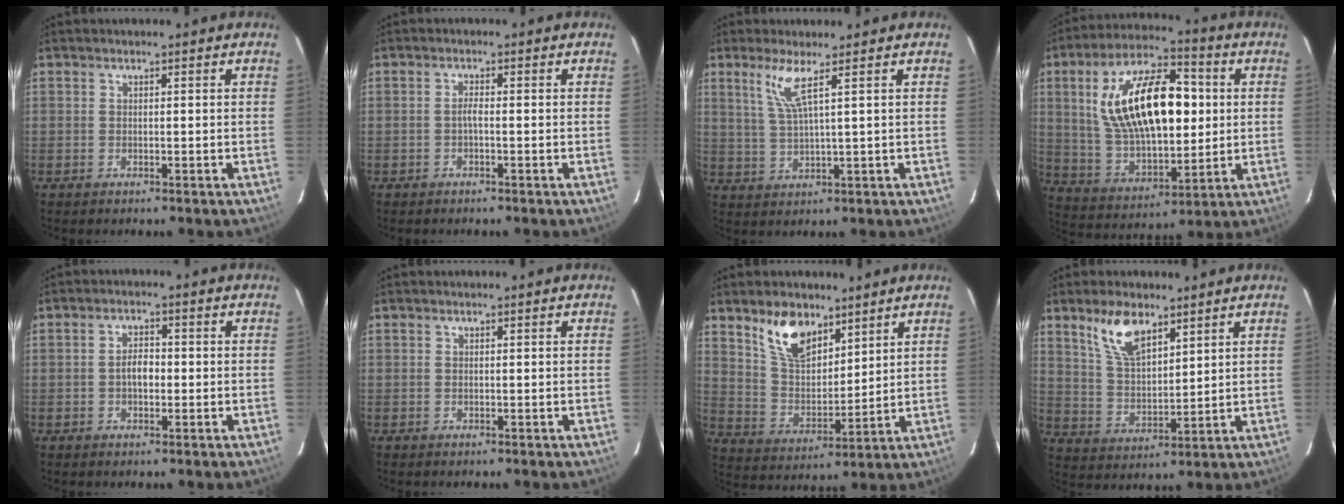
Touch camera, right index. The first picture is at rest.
{"total": 1.2, "force": [-0.5, 0.1, 1.1], "torque": [-0.021, 0.004, -0.011]}
{"total": 5.0, "force": [2.7, -0.4, 4.2], "torque": [-0.087, -0.007, 0.060]}
{"total": 22.7, "force": [4.2, 11.0, 19.4], "torque": [-0.362, 0.024, 0.087]}
{"total": 3.2, "force": [-0.5, 1.9, 2.5], "torque": [-0.045, 0.009, -0.008]}
{"total": 0.0}
{"total": 11.3, "force": [7.5, 5.7, 6.1], "torque": [-0.113, 0.011, 0.150]}
{"total": 9.7, "force": [6.2, 4.2, 6.1], "torque": [-0.115, 0.009, 0.130]}